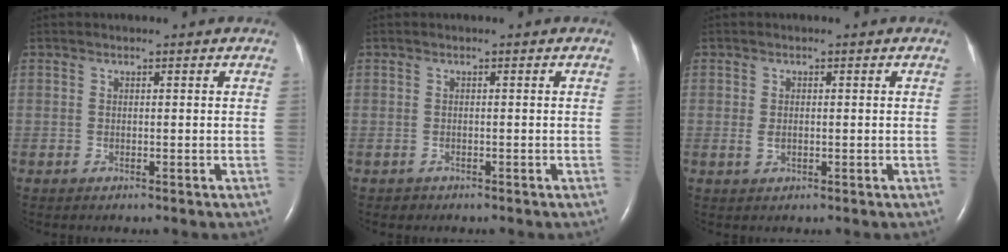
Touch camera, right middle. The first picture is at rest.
{"total": 0.7, "force": [-0.5, 0.5, -0.1], "torque": [-0.005, 0.002, -0.009]}
{"total": 1.5, "force": [-0.2, 0.9, 1.1], "torque": [-0.024, -0.001, -0.001]}